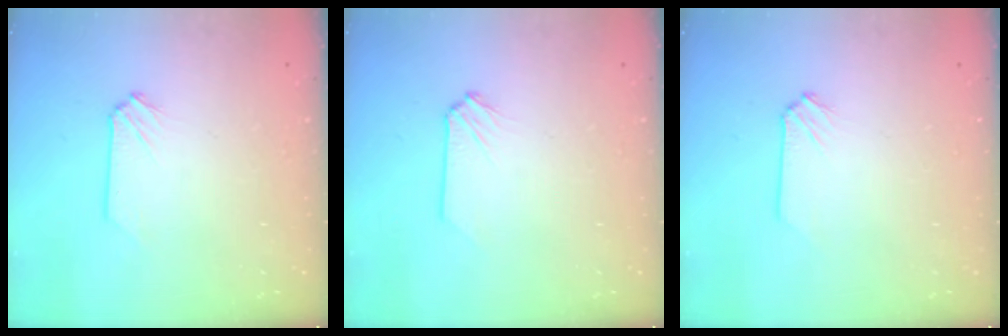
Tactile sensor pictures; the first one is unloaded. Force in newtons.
{"total": 0.0}
{"total": 0.0}